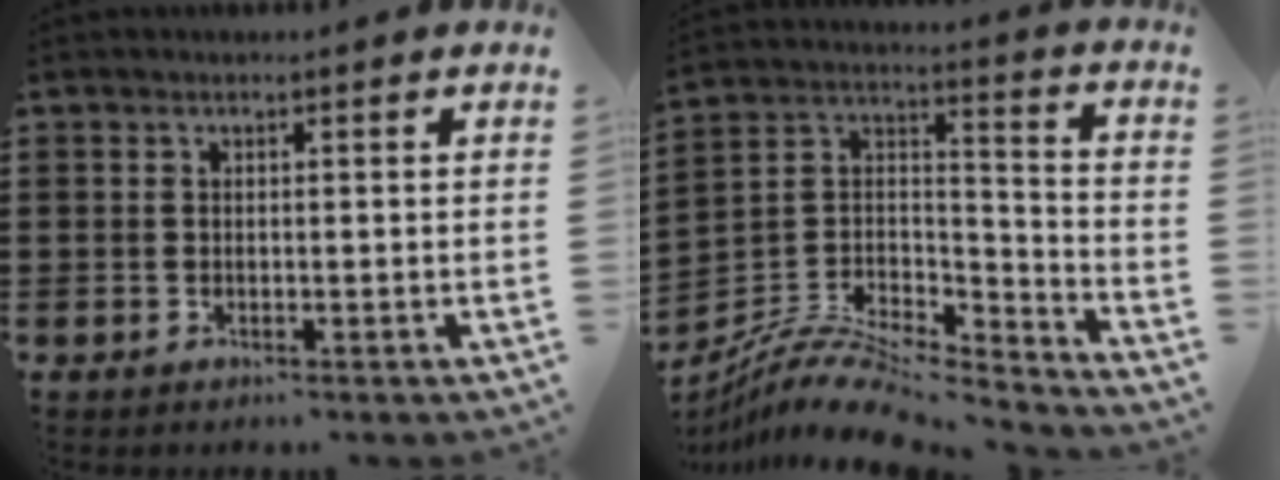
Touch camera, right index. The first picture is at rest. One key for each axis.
{"total": 9.4, "fx": -7.9, "fy": 3.2, "fz": 4.0, "tx": -0.087, "ty": 0.016, "tz": -0.159}